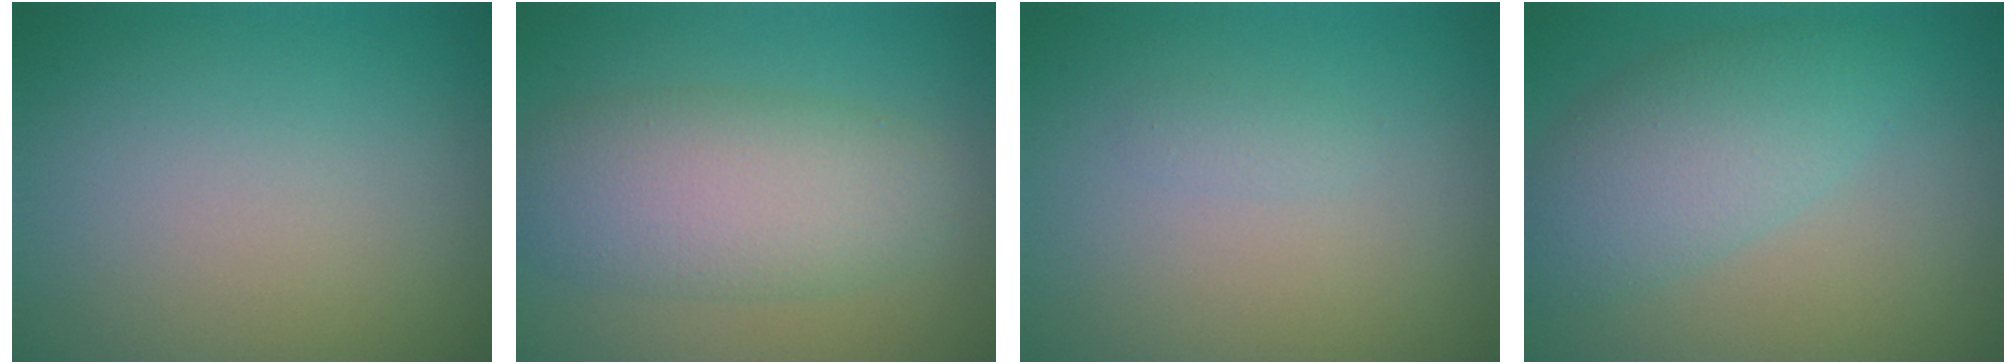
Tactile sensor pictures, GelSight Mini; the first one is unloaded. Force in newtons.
{"total": 6.4, "press": 6.4, "slide": 0.5}
{"total": 0.7, "press": 0.7, "slide": 0.0}
{"total": 5.0, "press": 5.0, "slide": 0.2}